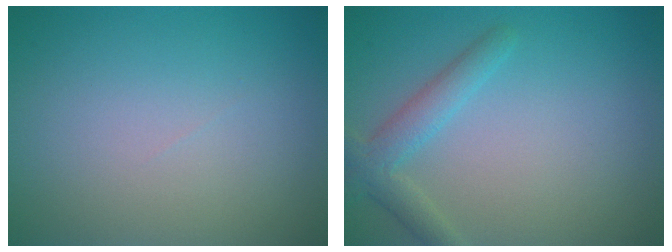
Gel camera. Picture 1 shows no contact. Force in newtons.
{"total": 2.8, "press": 2.8, "slide": 0.0}